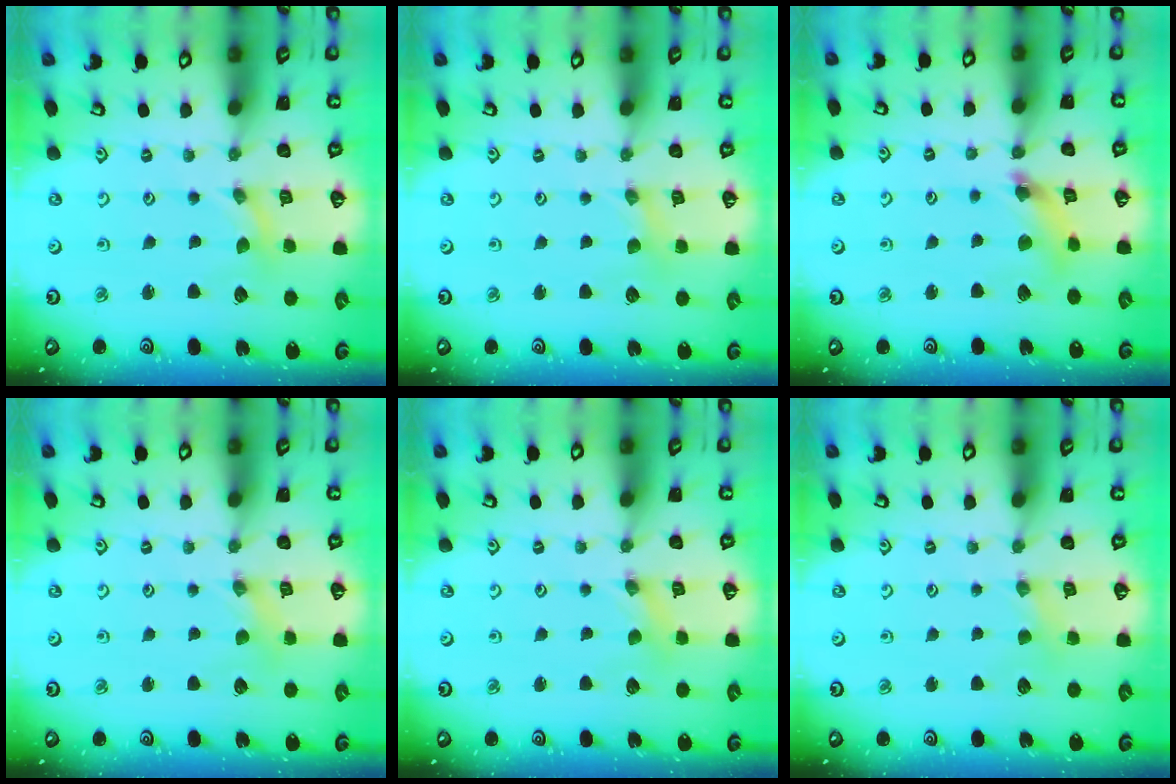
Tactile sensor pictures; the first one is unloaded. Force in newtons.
{"total": 1.5, "press": 1.5, "slide": 0.3}
{"total": 7.1, "press": 7.1, "slide": 0.7}
{"total": 1.0, "press": 1.0, "slide": 0.2}
{"total": 0.8, "press": 0.8, "slide": 0.2}
{"total": 2.3, "press": 2.3, "slide": 0.4}